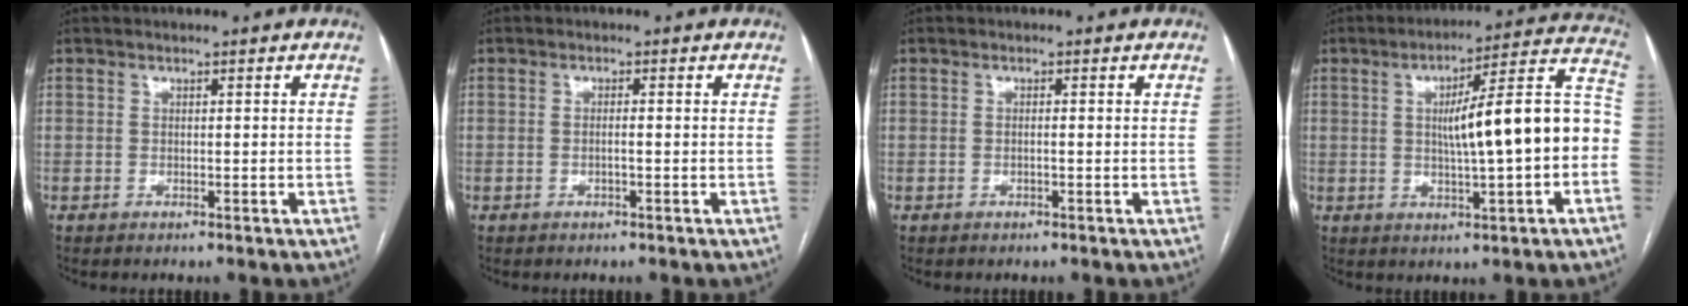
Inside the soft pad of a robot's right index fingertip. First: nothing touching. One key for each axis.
{"total": 1.2, "fx": -0.3, "fy": 0.0, "fz": 1.2, "tx": -0.022, "ty": 0.000, "tz": -0.005}
{"total": 0.7, "fx": -0.1, "fy": 0.0, "fz": 0.7, "tx": -0.013, "ty": 0.001, "tz": -0.002}
{"total": 15.9, "fx": -0.8, "fy": 1.5, "fz": 15.8, "tx": -0.222, "ty": 0.039, "tz": -0.011}